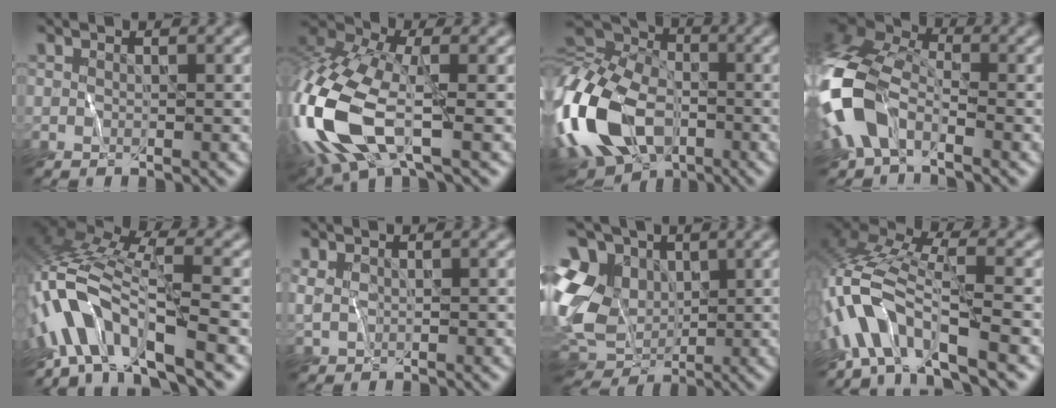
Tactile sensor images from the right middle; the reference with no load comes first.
{"total": 13.1, "force": [-3.6, 6.2, 11.0], "torque": [-0.273, -0.006, -0.081]}
{"total": 16.7, "force": [-6.1, 10.9, 11.0], "torque": [-0.262, -0.009, -0.121]}
{"total": 9.7, "force": [-3.3, 6.0, 6.9], "torque": [-0.160, -0.001, -0.082]}
{"total": 10.6, "force": [-5.3, 3.2, 8.6], "torque": [-0.164, 0.014, -0.103]}
{"total": 1.3, "force": [0.4, 1.0, 0.7], "torque": [-0.017, 0.000, 0.009]}
{"total": 11.8, "force": [1.4, 9.3, 7.1], "torque": [-0.170, 0.002, 0.029]}
{"total": 8.7, "force": [-3.8, 3.0, 7.2], "torque": [-0.147, 0.015, -0.085]}